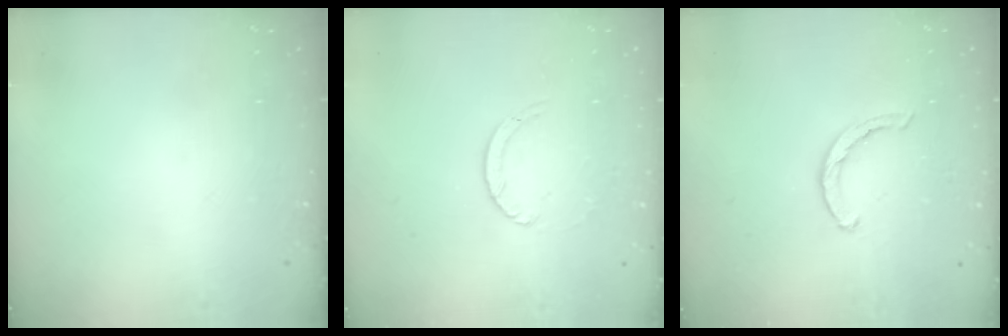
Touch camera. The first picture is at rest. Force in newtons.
{"total": 1.1, "press": 1.1, "slide": 0.1}
{"total": 2.1, "press": 2.1, "slide": 0.3}